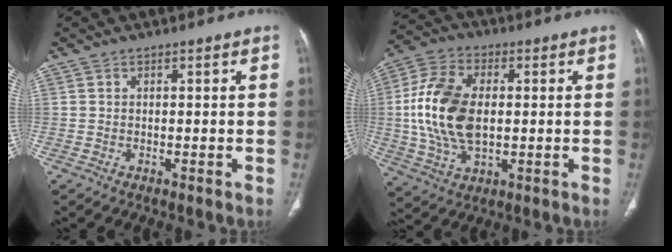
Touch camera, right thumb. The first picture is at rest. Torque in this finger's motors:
{"motor_torque": [2.36, 2.17, 1.09, -1.15, 0.56]}